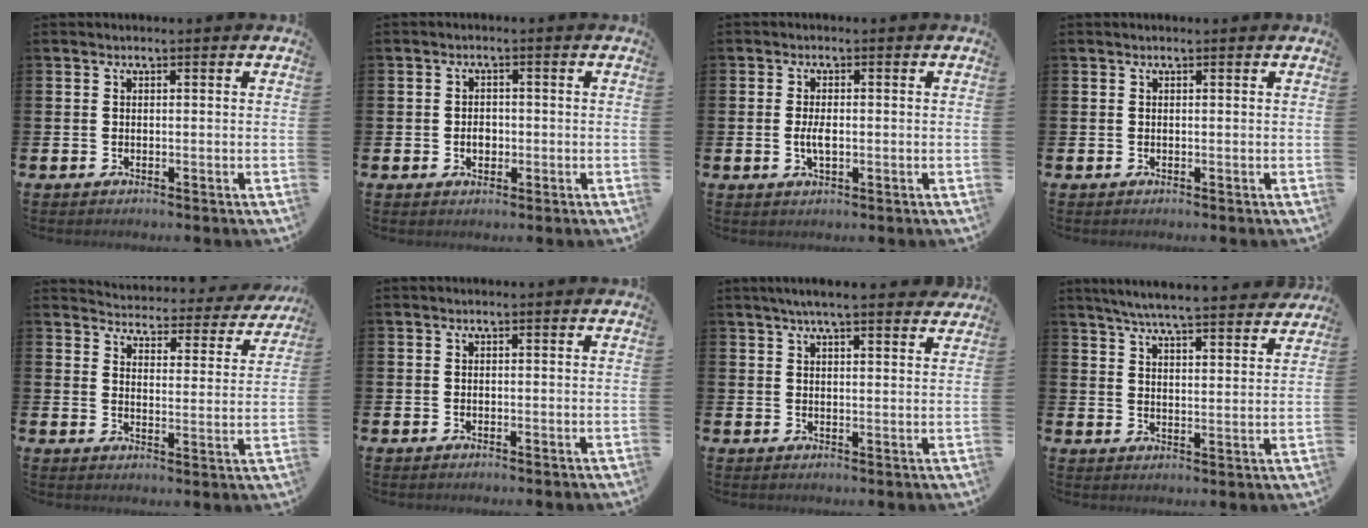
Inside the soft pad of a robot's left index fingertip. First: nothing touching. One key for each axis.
{"total": 2.2, "fx": -0.4, "fy": 1.7, "fz": 1.3, "tx": -0.009, "ty": -0.001, "tz": -0.014}
{"total": 2.6, "fx": -0.2, "fy": 1.1, "fz": 2.3, "tx": -0.035, "ty": -0.002, "tz": -0.006}
{"total": 0.0}
{"total": 4.0, "fx": 3.9, "fy": 0.6, "fz": 0.4, "tx": -0.025, "ty": -0.038, "tz": 0.062}
{"total": 0.0}
{"total": 4.9, "fx": 4.4, "fy": 0.3, "fz": 2.0, "tx": -0.041, "ty": -0.015, "tz": 0.077}
{"total": 6.0, "fx": 5.9, "fy": 0.1, "fz": 1.5, "tx": -0.048, "ty": -0.039, "tz": 0.102}